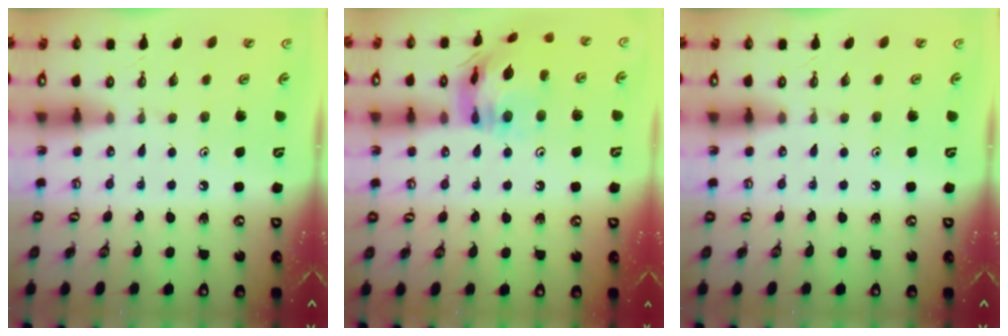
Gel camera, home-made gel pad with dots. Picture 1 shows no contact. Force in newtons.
{"total": 18.3, "press": 18.2, "slide": 1.9}
{"total": 0.0}